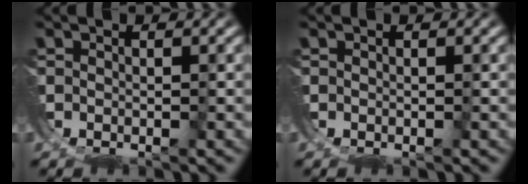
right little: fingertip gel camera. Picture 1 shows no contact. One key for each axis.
{"total": 0.0}